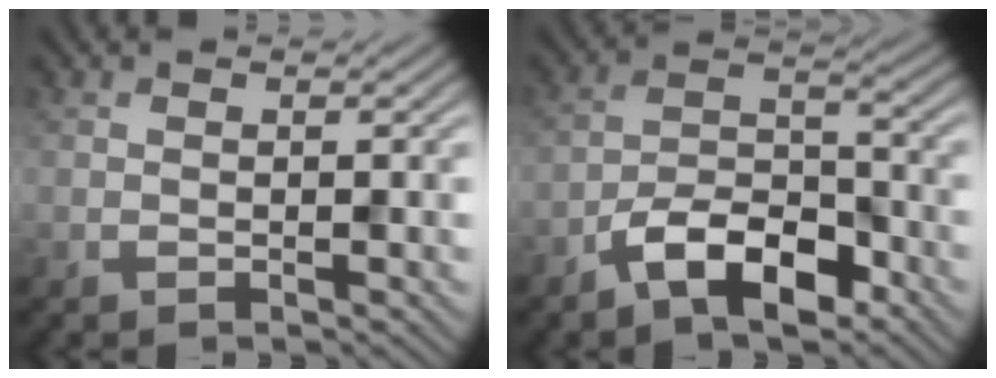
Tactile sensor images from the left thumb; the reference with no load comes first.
{"total": 8.1, "force": [-5.2, 3.4, 5.3], "torque": [-0.089, 0.011, -0.112]}